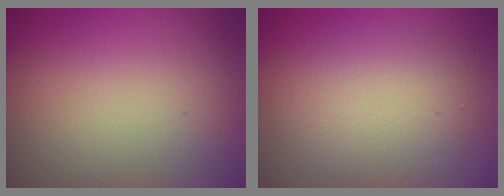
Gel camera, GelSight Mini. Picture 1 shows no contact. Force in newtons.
{"total": 4.6, "press": 4.5, "slide": 0.6}